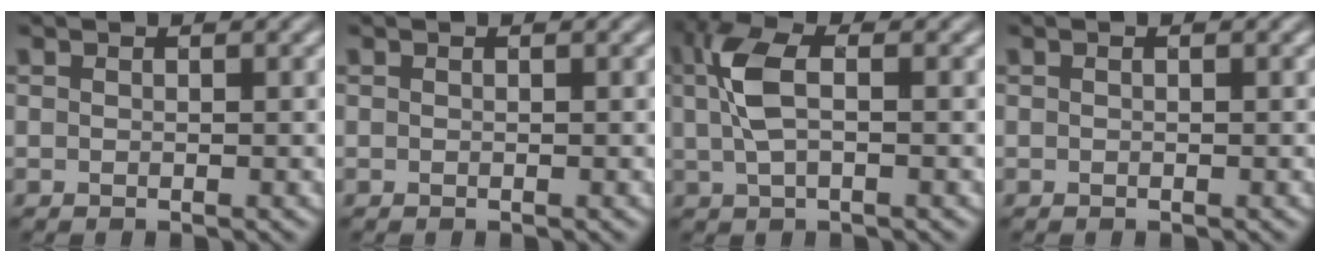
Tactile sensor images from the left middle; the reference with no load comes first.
{"total": 0.0}
{"total": 4.3, "force": [0.8, 1.9, 3.8], "torque": [-0.091, 0.008, 0.013]}
{"total": 0.0}